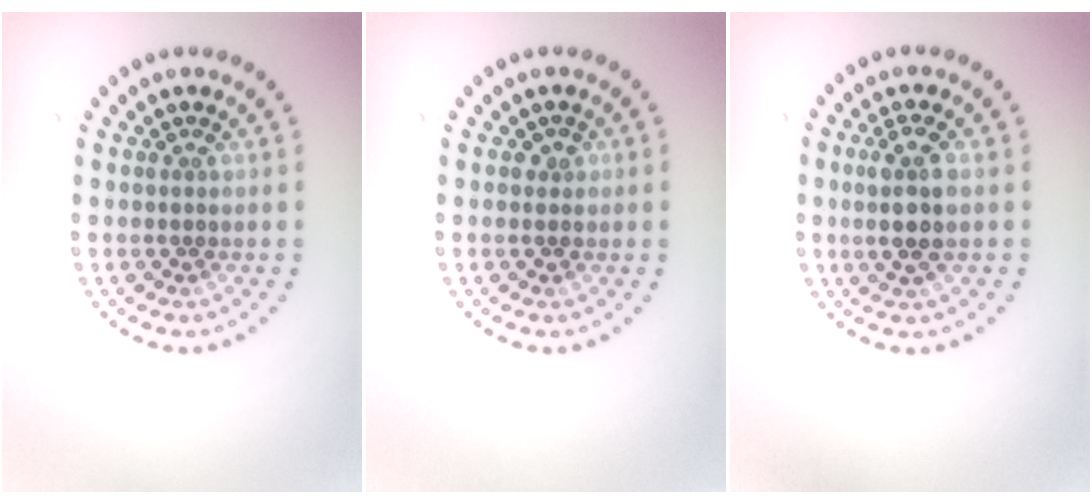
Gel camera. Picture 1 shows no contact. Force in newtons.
{"total": 0.9, "press": 0.8, "slide": 0.3}
{"total": 2.8, "press": 2.6, "slide": 1.1}